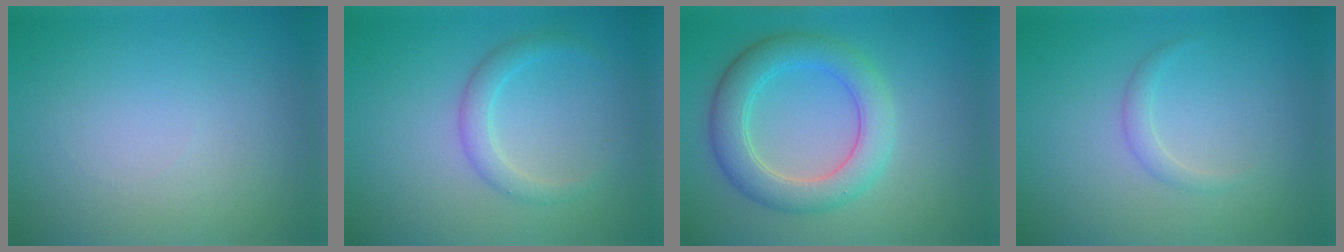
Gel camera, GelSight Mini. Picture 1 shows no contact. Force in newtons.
{"total": 2.0, "press": 2.0, "slide": 0.1}
{"total": 5.1, "press": 5.1, "slide": 0.1}
{"total": 1.1, "press": 1.1, "slide": 0.1}